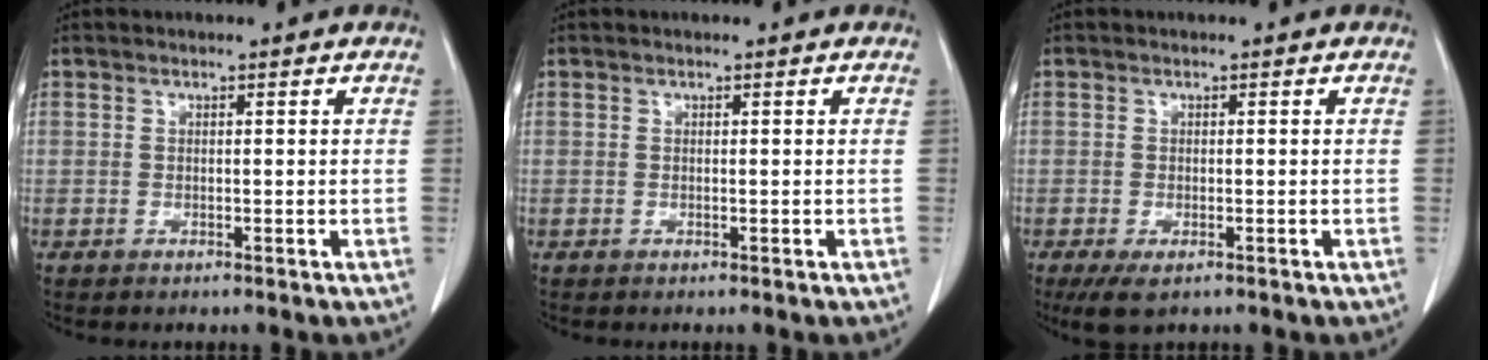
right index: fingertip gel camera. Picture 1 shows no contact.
{"total": 0.0}
{"total": 3.8, "force": [-2.3, 1.4, 2.7], "torque": [-0.053, -0.010, -0.034]}